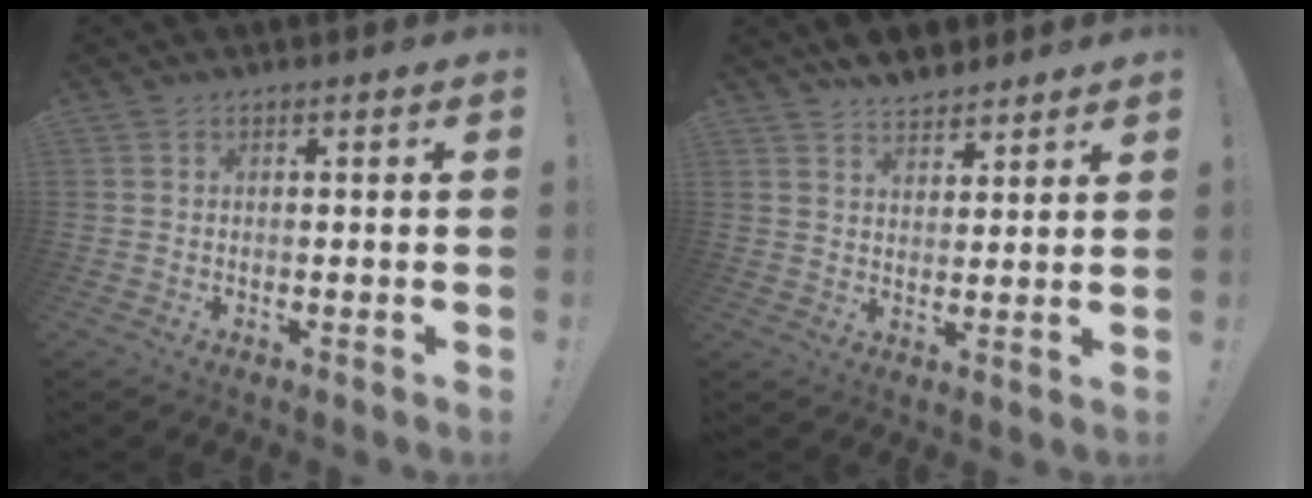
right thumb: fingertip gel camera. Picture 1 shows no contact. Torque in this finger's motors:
{"motor_torque": [-0.76, 0.69, -0.19, 0.39, 0.00]}